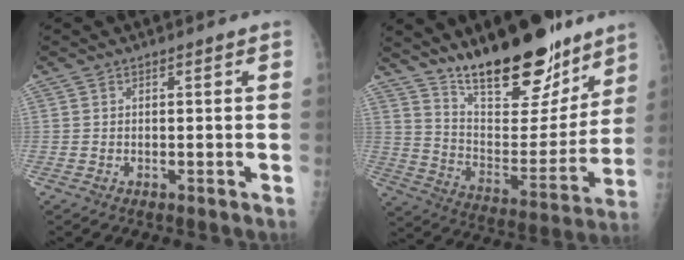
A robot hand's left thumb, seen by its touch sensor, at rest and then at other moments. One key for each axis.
{"total": 23.5, "fx": 17.2, "fy": 8.7, "fz": 13.4, "tx": -0.158, "ty": -0.100, "tz": 0.278}